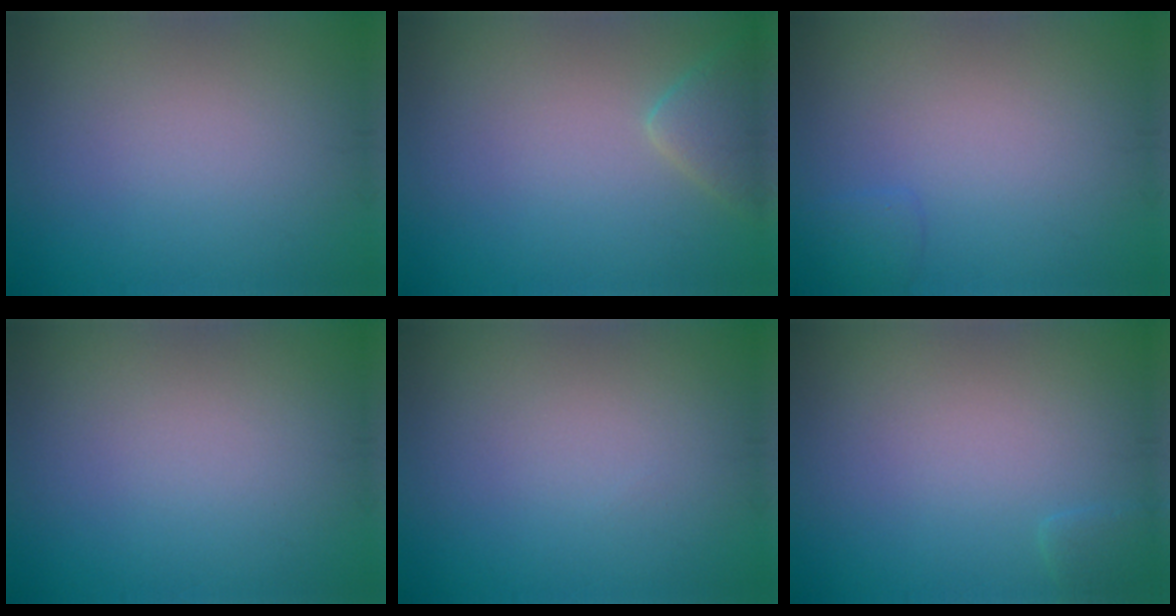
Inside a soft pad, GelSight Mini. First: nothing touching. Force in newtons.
{"total": 2.6, "press": 2.6, "slide": 0.2}
{"total": 0.9, "press": 0.9, "slide": 0.1}
{"total": 0.0}
{"total": 0.0}
{"total": 0.9, "press": 0.9, "slide": 0.1}